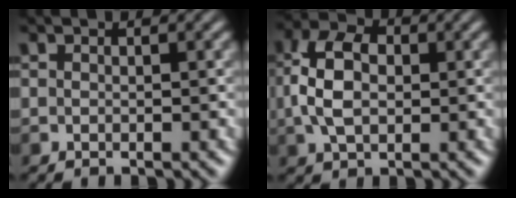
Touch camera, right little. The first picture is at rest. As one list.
[{"total": 6.2, "force": [-0.5, 4.2, 4.6], "torque": [-0.103, 0.009, -0.016]}]